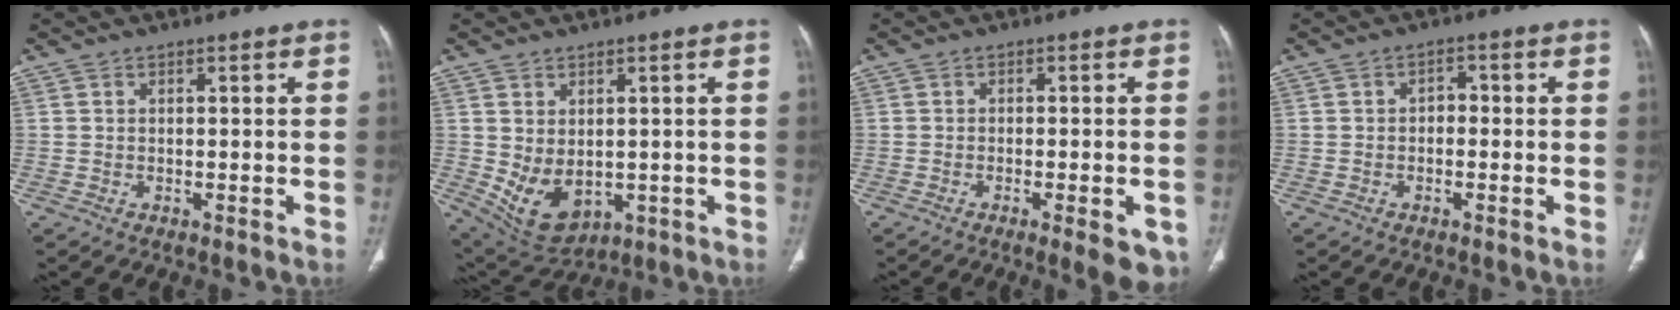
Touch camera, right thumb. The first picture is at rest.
{"total": 9.1, "force": [-0.7, 6.0, 6.8], "torque": [-0.106, -0.008, 0.019]}
{"total": 7.7, "force": [-3.6, 2.1, 6.5], "torque": [-0.074, -0.001, -0.045]}
{"total": 2.0, "force": [-0.4, 1.5, 1.2], "torque": [-0.007, 0.010, -0.014]}